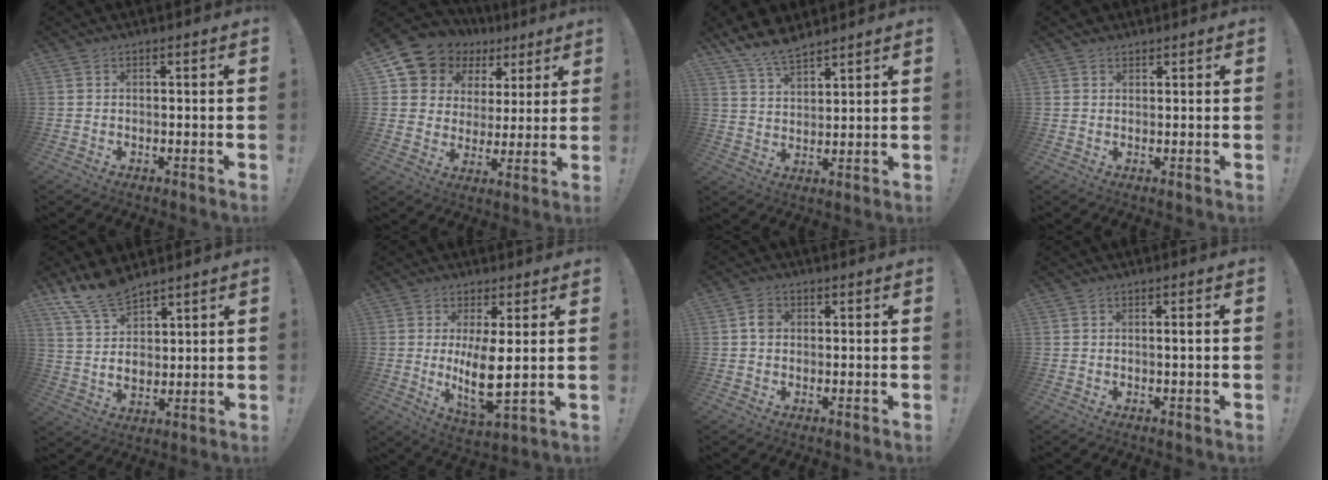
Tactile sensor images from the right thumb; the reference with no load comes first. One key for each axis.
{"total": 10.2, "fx": 6.2, "fy": 7.8, "fz": 2.0, "tx": -0.041, "ty": -0.052, "tz": 0.124}
{"total": 8.8, "fx": 7.5, "fy": 2.9, "fz": 3.5, "tx": -0.064, "ty": -0.044, "tz": 0.142}
{"total": 2.0, "fx": 1.6, "fy": 1.1, "fz": 0.3, "tx": 0.008, "ty": -0.008, "tz": 0.027}
{"total": 11.6, "fx": 9.0, "fy": 5.5, "fz": 4.9, "tx": -0.102, "ty": -0.056, "tz": 0.173}
{"total": 11.2, "fx": 0.9, "fy": 3.3, "fz": 10.7, "tx": -0.189, "ty": -0.031, "tz": 0.012}
{"total": 2.5, "fx": -0.1, "fy": 2.1, "fz": 1.5, "tx": -0.012, "ty": 0.000, "tz": -0.006}
{"total": 1.3, "fx": -0.2, "fy": -0.2, "fz": 1.3, "tx": -0.026, "ty": 0.002, "tz": -0.006}